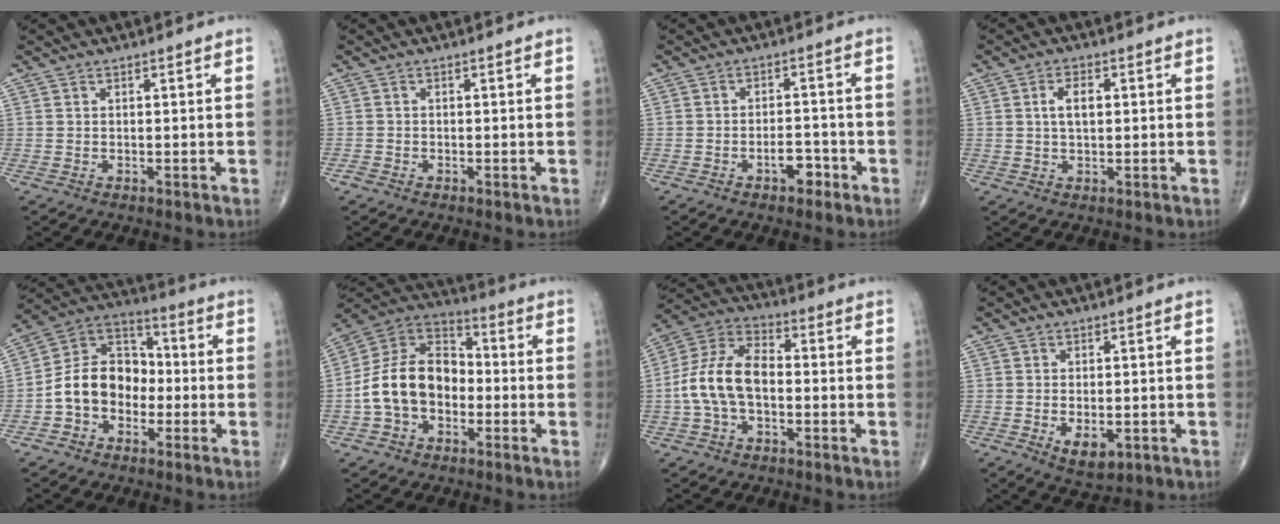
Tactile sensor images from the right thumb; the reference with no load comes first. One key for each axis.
{"total": 1.1, "fx": -0.8, "fy": 0.7, "fz": 0.2, "tx": -0.005, "ty": 0.002, "tz": -0.018}
{"total": 4.2, "fx": -2.4, "fy": 2.2, "fz": 2.7, "tx": -0.027, "ty": 0.022, "tz": -0.037}
{"total": 4.2, "fx": 0.8, "fy": 2.1, "fz": 3.5, "tx": -0.063, "ty": -0.001, "tz": 0.012}
{"total": 12.8, "fx": -2.7, "fy": 9.8, "fz": 7.7, "tx": -0.105, "ty": 0.047, "tz": -0.063}
{"total": 15.1, "fx": -2.9, "fy": 10.8, "fz": 10.2, "tx": -0.165, "ty": 0.046, "tz": -0.063}
{"total": 12.3, "fx": -1.6, "fy": 7.5, "fz": 9.6, "tx": -0.189, "ty": 0.040, "tz": -0.038}
{"total": 5.3, "fx": -1.5, "fy": 2.8, "fz": 4.2, "tx": -0.065, "ty": -0.008, "tz": -0.015}